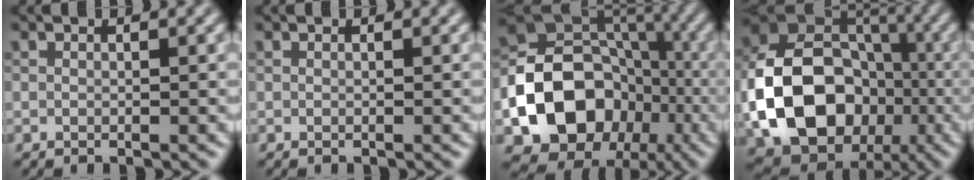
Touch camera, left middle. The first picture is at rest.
{"total": 0.0}
{"total": 14.8, "force": [-4.4, 12.0, 7.5], "torque": [-0.129, -0.013, -0.102]}
{"total": 14.7, "force": [-3.0, 11.4, 8.7], "torque": [-0.174, -0.010, -0.058]}